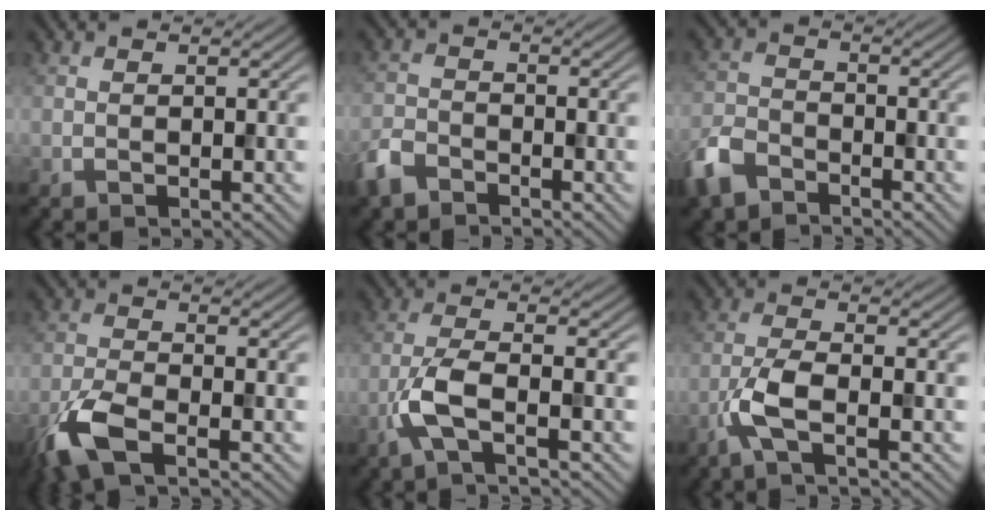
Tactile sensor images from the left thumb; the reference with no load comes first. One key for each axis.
{"total": 4.0, "fx": -3.2, "fy": 1.9, "fz": 1.6, "tx": -0.035, "ty": -0.007, "tz": -0.077}
{"total": 5.8, "fx": -4.4, "fy": 2.9, "fz": 2.5, "tx": -0.061, "ty": -0.006, "tz": -0.103}
{"total": 6.4, "fx": -3.8, "fy": 2.1, "fz": 4.8, "tx": -0.112, "ty": -0.010, "tz": -0.089}
{"total": 5.0, "fx": -2.2, "fy": 1.0, "fz": 4.4, "tx": -0.095, "ty": 0.002, "tz": -0.059}
{"total": 4.7, "fx": -2.2, "fy": 1.0, "fz": 4.1, "tx": -0.090, "ty": 0.002, "tz": -0.055}